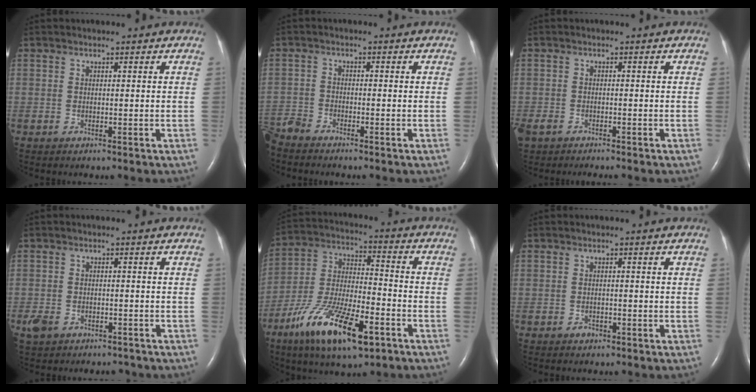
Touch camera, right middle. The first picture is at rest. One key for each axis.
{"total": 3.9, "fx": -3.8, "fy": 0.5, "fz": 0.8, "tx": -0.015, "ty": -0.015, "tz": -0.079}
{"total": 5.0, "fx": -3.9, "fy": 2.3, "fz": 2.2, "tx": -0.048, "ty": -0.008, "tz": -0.066}
{"total": 5.1, "fx": -3.8, "fy": 2.9, "fz": 1.9, "tx": -0.040, "ty": 0.003, "tz": -0.054}
{"total": 17.4, "fx": -9.5, "fy": 4.9, "fz": 13.7, "tx": -0.283, "ty": -0.019, "tz": -0.169}
{"total": 0.9, "fx": -0.7, "fy": 0.6, "fz": 0.3, "tx": -0.006, "ty": 0.002, "tz": -0.010}